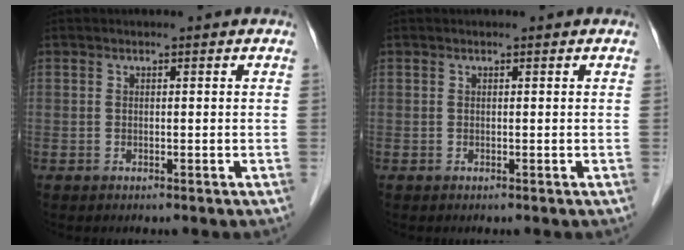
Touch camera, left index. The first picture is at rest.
{"total": 0.0}